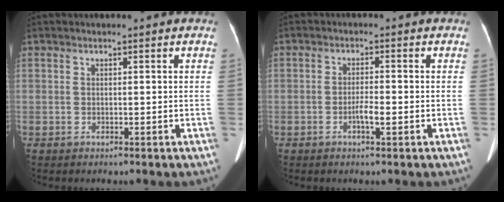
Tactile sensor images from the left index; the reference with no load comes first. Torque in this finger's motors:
{"motor_torque": [0.03, 0.06, 0.03, 0.01]}